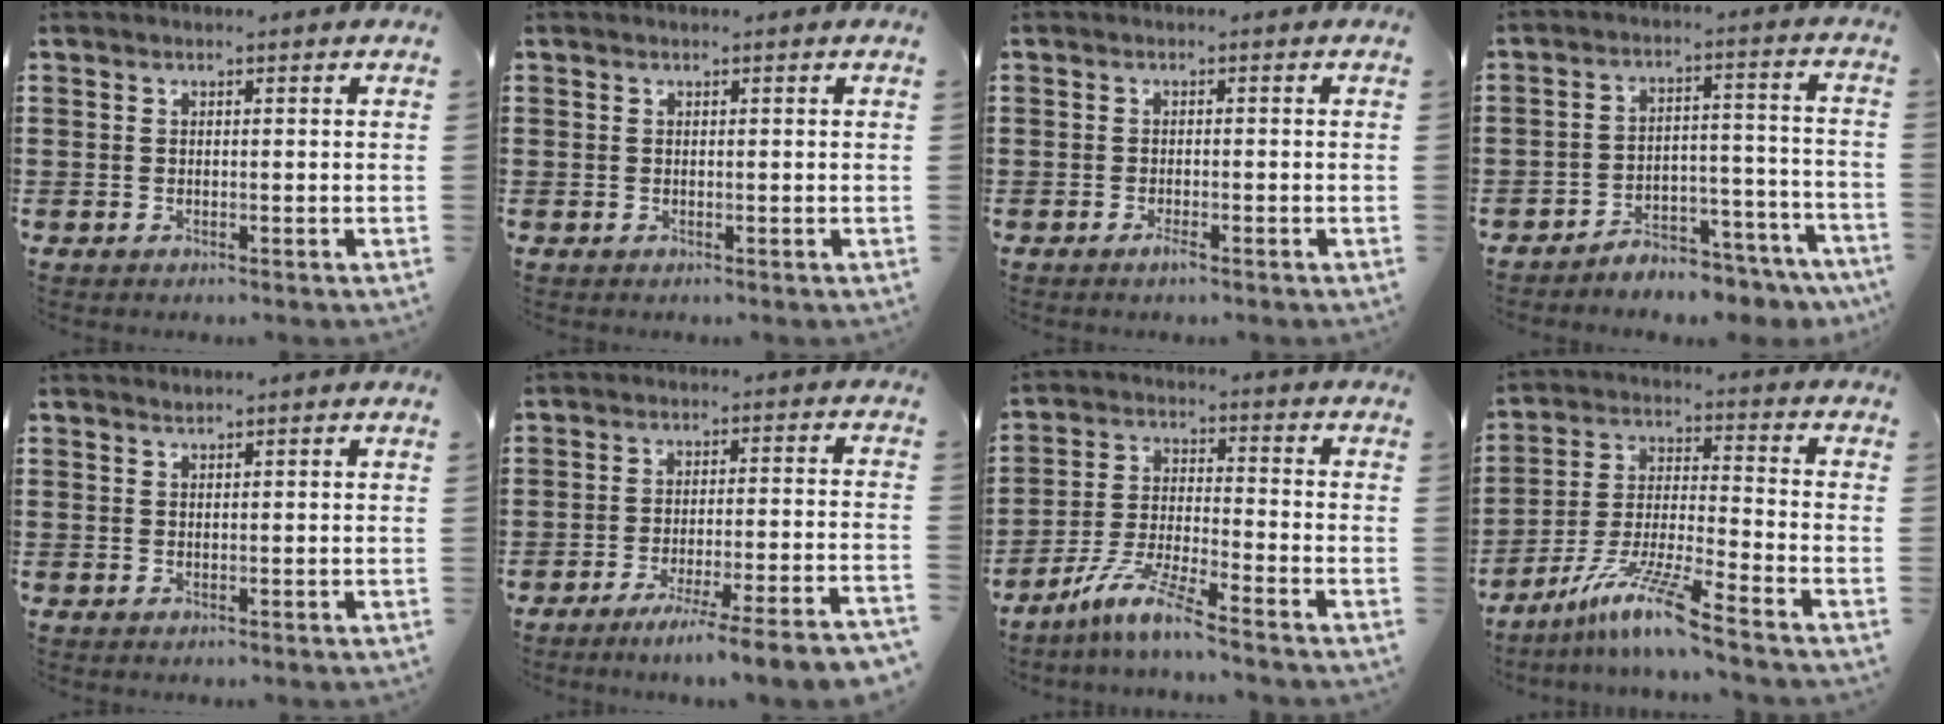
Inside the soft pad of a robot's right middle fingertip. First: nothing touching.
{"total": 0.0}
{"total": 1.2, "force": [-0.8, 0.2, 0.9], "torque": [-0.018, -0.004, -0.013]}
{"total": 5.0, "force": [-4.9, 0.7, 0.5], "torque": [-0.010, 0.013, -0.099]}
{"total": 0.6, "force": [0.6, 0.1, -0.1], "torque": [0.000, -0.001, 0.011]}
{"total": 6.3, "force": [-5.2, -0.9, 3.4], "torque": [-0.048, -0.015, -0.095]}
{"total": 7.7, "force": [-6.3, -0.1, 4.4], "torque": [-0.102, -0.015, -0.128]}
{"total": 9.9, "force": [-7.6, 0.1, 6.4], "torque": [-0.138, -0.011, -0.153]}